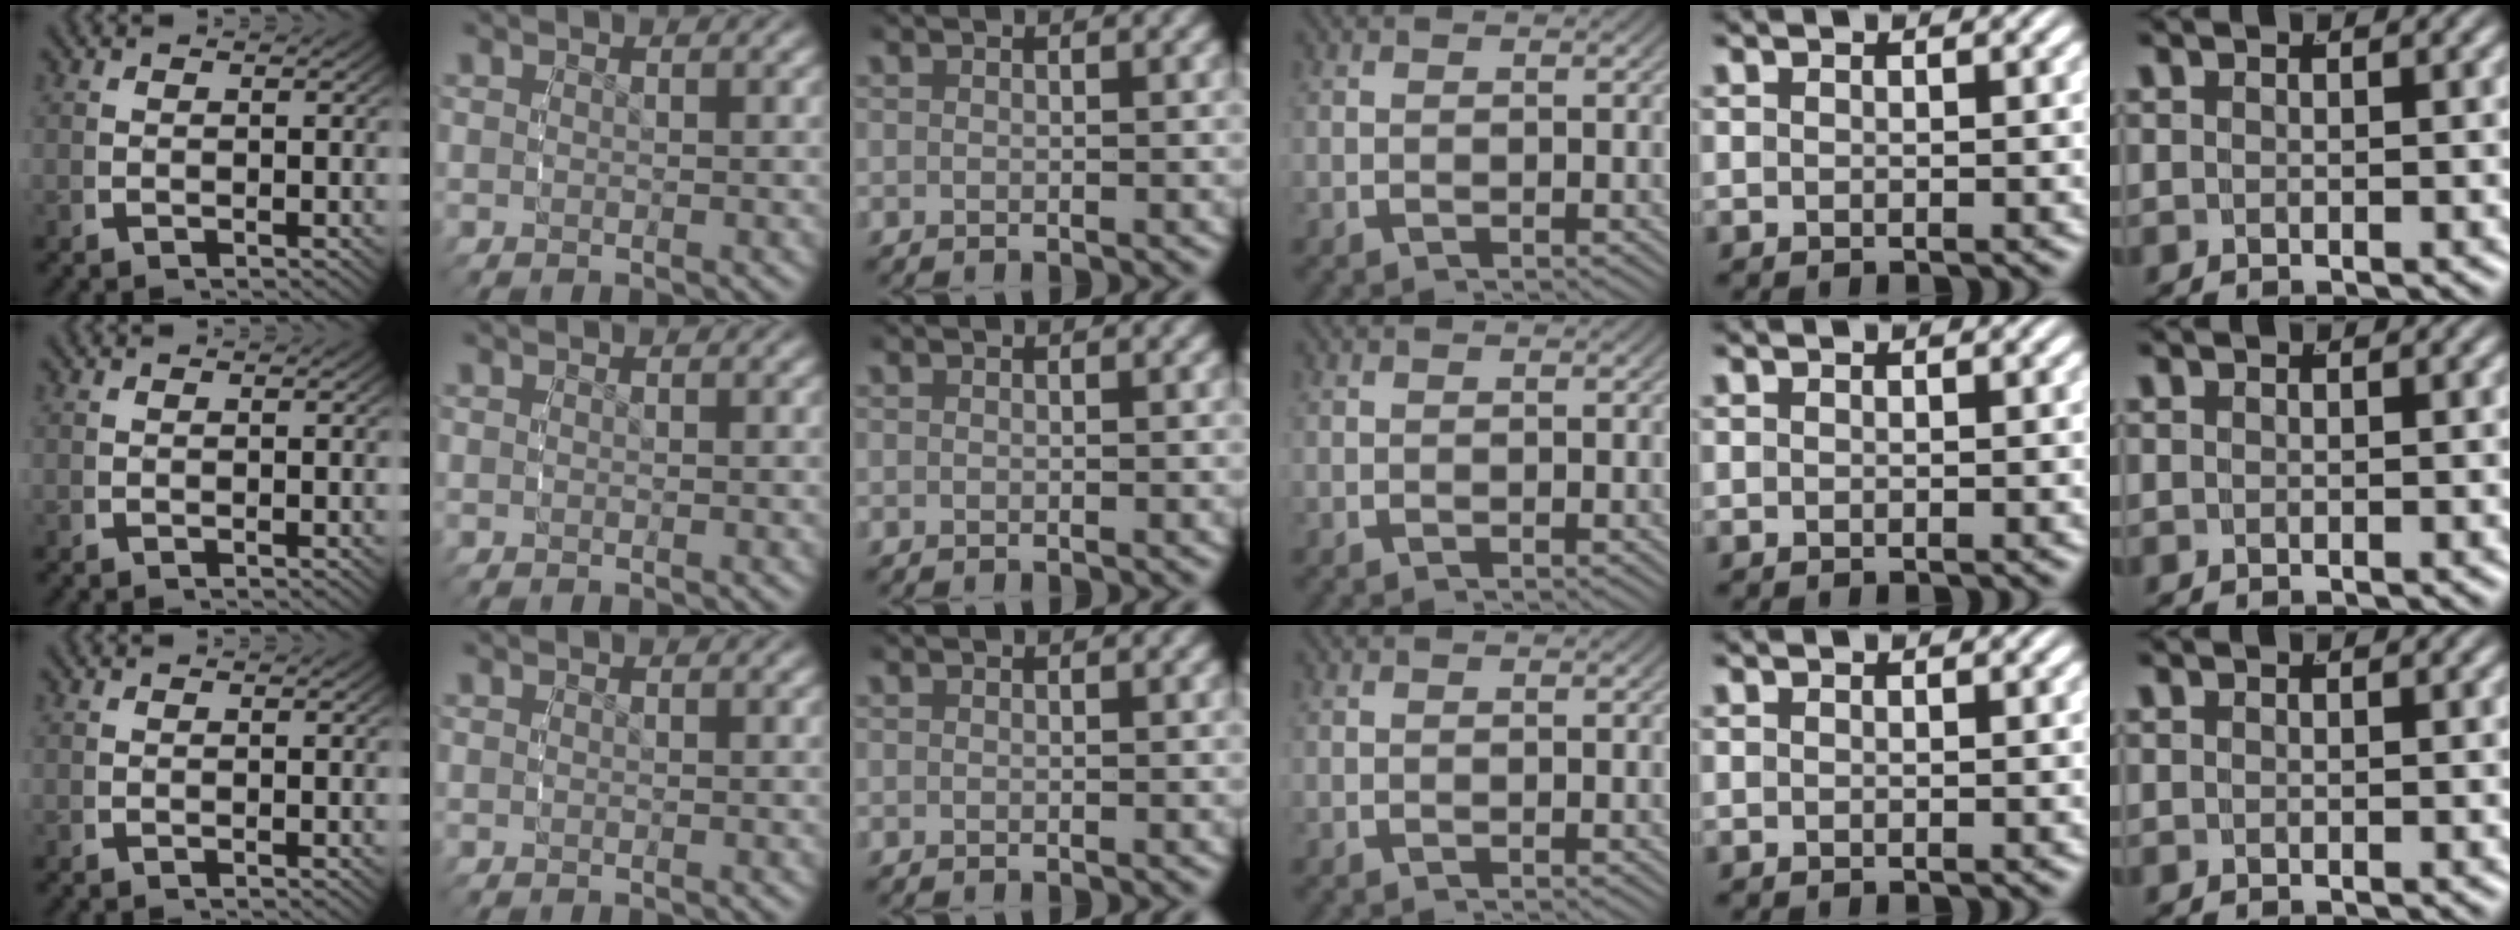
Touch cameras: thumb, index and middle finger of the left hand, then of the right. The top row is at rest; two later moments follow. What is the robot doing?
{"motion": "reach", "object": "backpack"}